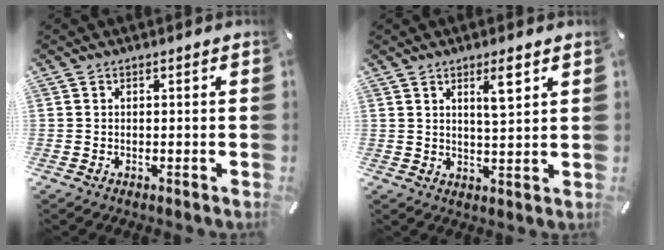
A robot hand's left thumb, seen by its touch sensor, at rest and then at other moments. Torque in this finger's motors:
{"motor_torque": [0.82, 0.55, 0.89, -0.44, 0.01]}